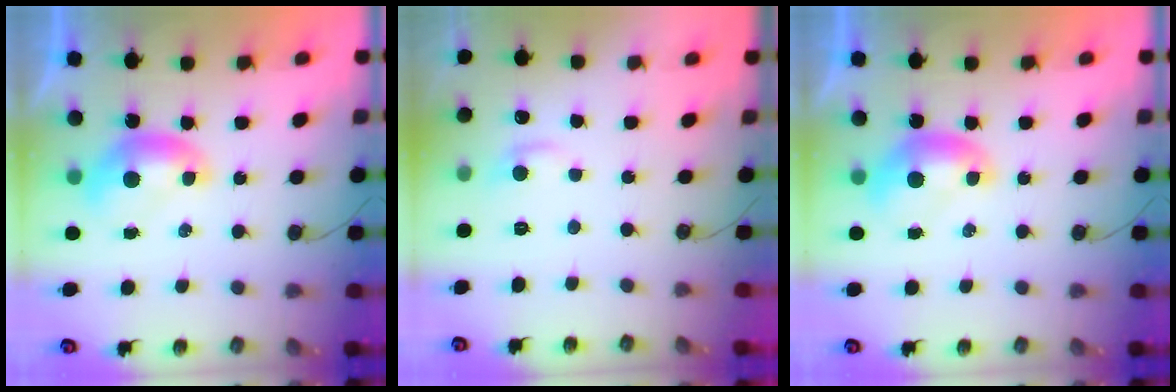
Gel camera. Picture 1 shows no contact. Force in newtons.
{"total": 0.6, "press": 0.3, "slide": 0.6}
{"total": 0.0}